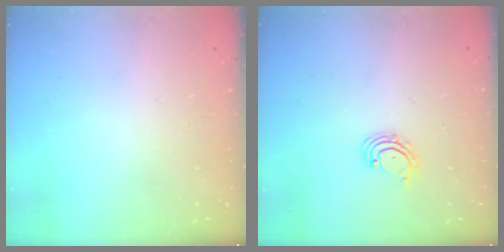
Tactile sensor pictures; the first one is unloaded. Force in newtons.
{"total": 2.5, "press": 2.4, "slide": 0.4}